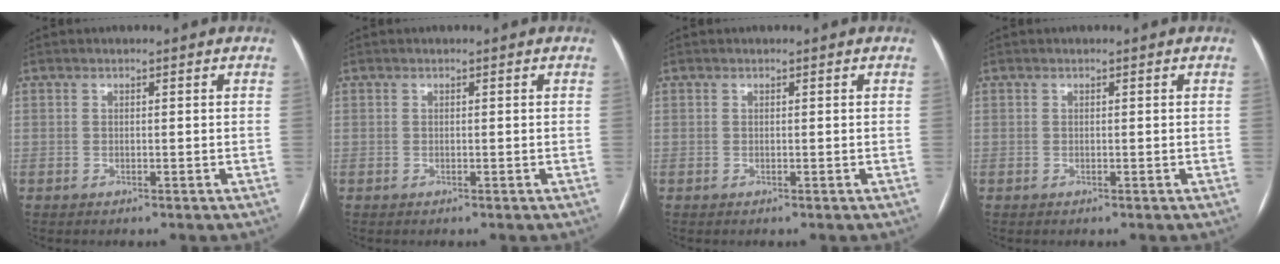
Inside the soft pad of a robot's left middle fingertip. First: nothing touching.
{"total": 0.0}
{"total": 0.0}
{"total": 0.0}